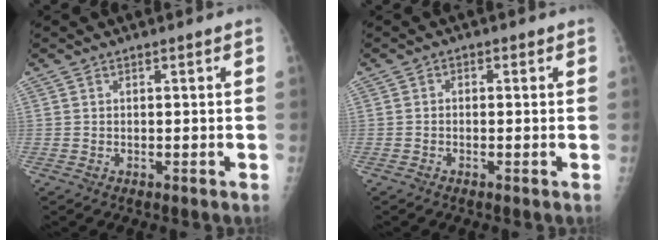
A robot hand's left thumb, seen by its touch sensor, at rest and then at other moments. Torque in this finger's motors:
{"motor_torque": [-0.21, 0.00, -0.15, -0.08, -0.02]}